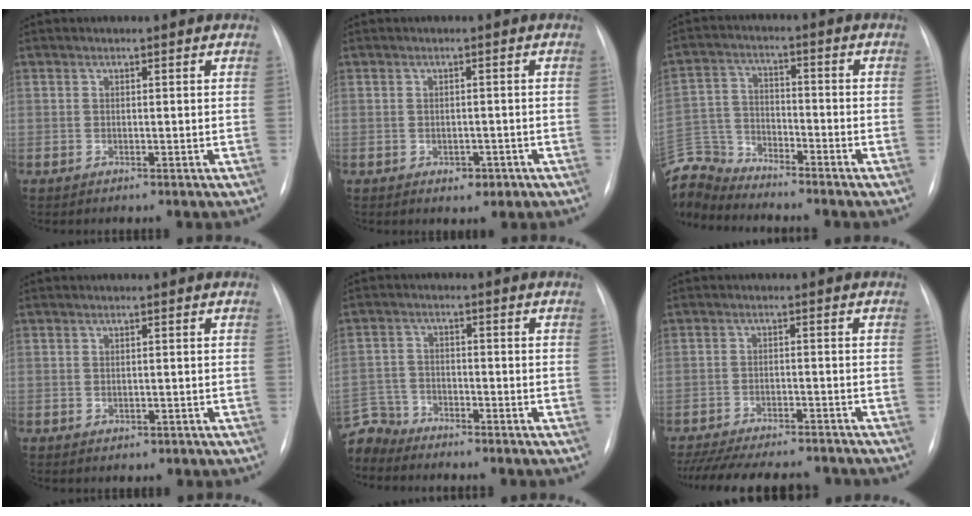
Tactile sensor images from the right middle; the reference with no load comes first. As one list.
[{"total": 2.3, "force": [-1.1, 1.6, 1.1], "torque": [-0.010, 0.003, -0.007]}, {"total": 9.9, "force": [-9.8, 1.2, 0.1], "torque": [-0.015, 0.018, -0.195]}, {"total": 1.2, "force": [-0.5, 1.0, 0.6], "torque": [-0.008, 0.001, -0.001]}, {"total": 6.5, "force": [-6.1, 2.2, -0.5], "torque": [0.008, 0.004, -0.122]}, {"total": 17.7, "force": [-15.6, 4.4, 7.1], "torque": [-0.166, -0.016, -0.217]}]